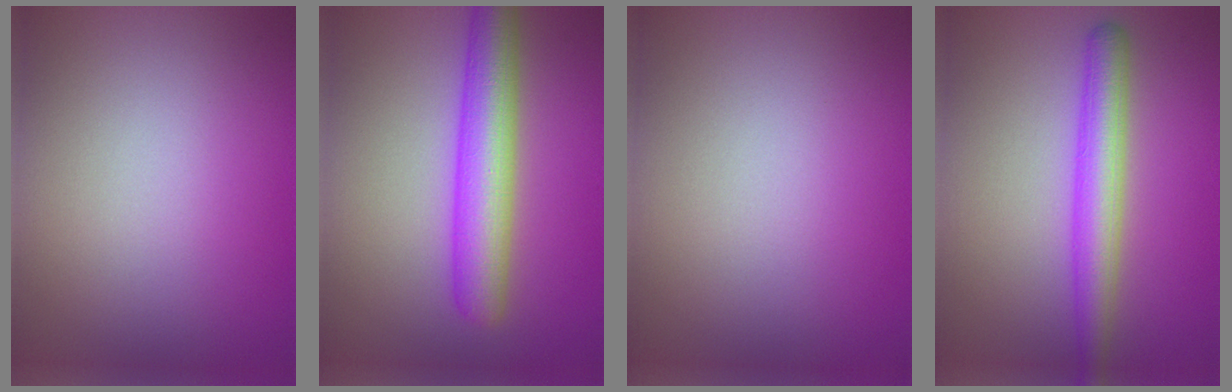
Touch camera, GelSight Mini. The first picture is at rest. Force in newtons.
{"total": 6.2, "press": 6.2, "slide": 0.2}
{"total": 0.0}
{"total": 4.3, "press": 4.3, "slide": 0.1}